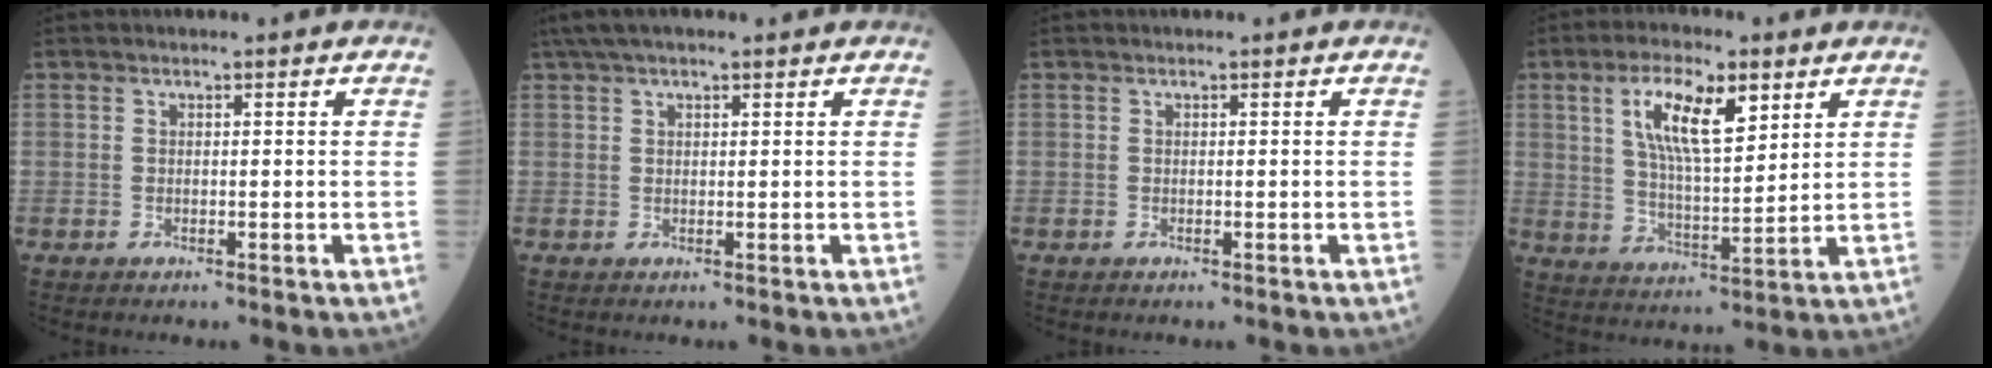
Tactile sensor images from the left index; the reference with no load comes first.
{"total": 6.4, "force": [5.0, 1.2, 3.7], "torque": [-0.060, 0.043, 0.086]}
{"total": 0.0}
{"total": 10.7, "force": [5.0, 3.2, 8.9], "torque": [-0.172, 0.012, 0.096]}